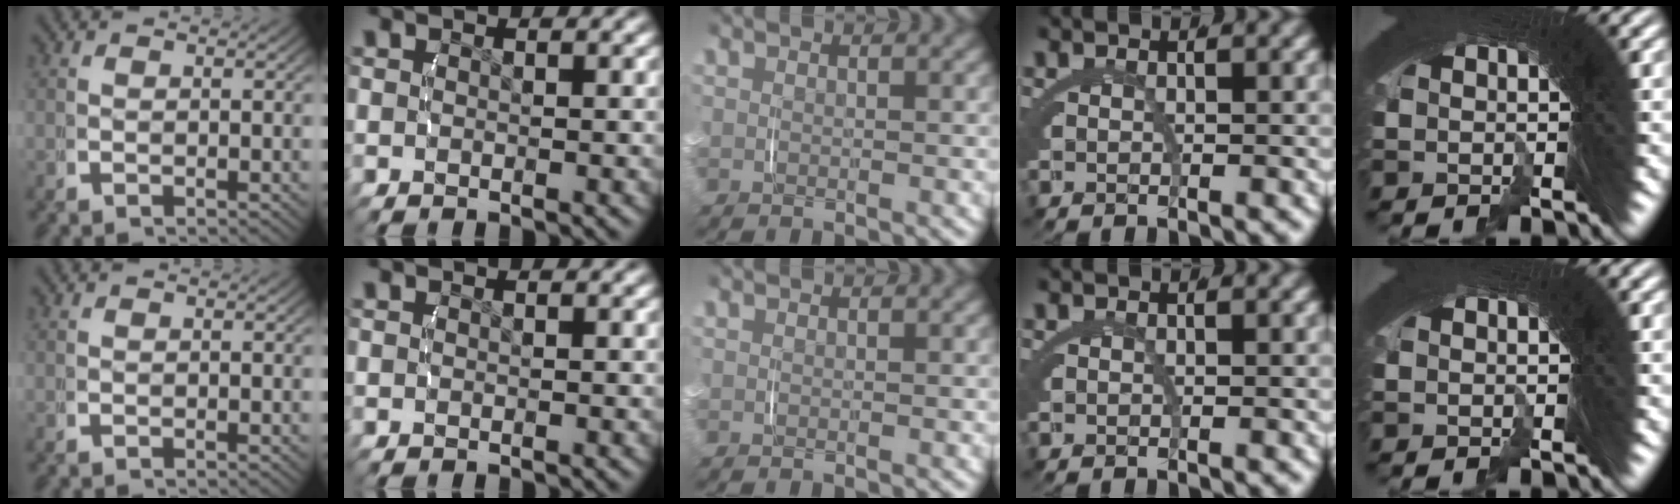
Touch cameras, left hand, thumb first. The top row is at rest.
{}